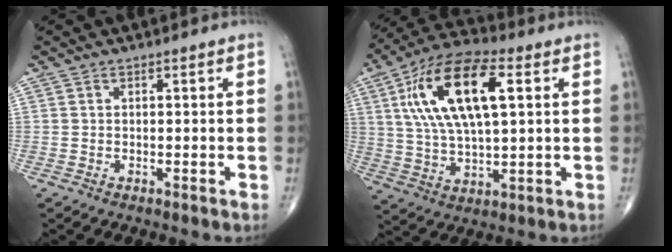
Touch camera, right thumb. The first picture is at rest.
{"total": 18.7, "force": [5.1, 7.8, 16.2], "torque": [-0.304, 0.013, 0.087]}